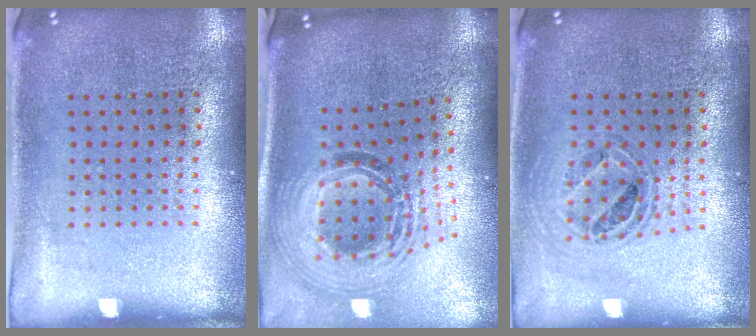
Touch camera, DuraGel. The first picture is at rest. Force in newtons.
{"total": 2.0, "press": 1.6, "slide": 1.2}
{"total": 0.8, "press": 0.7, "slide": 0.2}